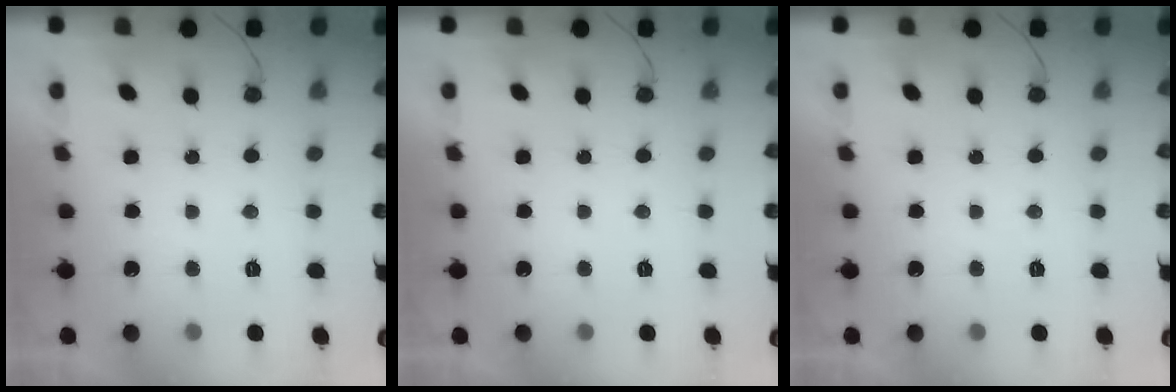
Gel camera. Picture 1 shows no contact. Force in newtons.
{"total": 0.0}
{"total": 0.0}